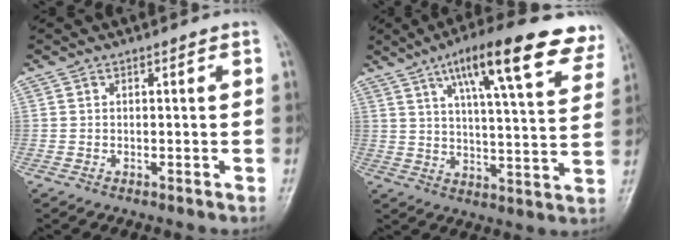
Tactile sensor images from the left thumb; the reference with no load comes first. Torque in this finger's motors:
{"motor_torque": [0.45, 0.40, 1.52, -1.25, 0.15]}